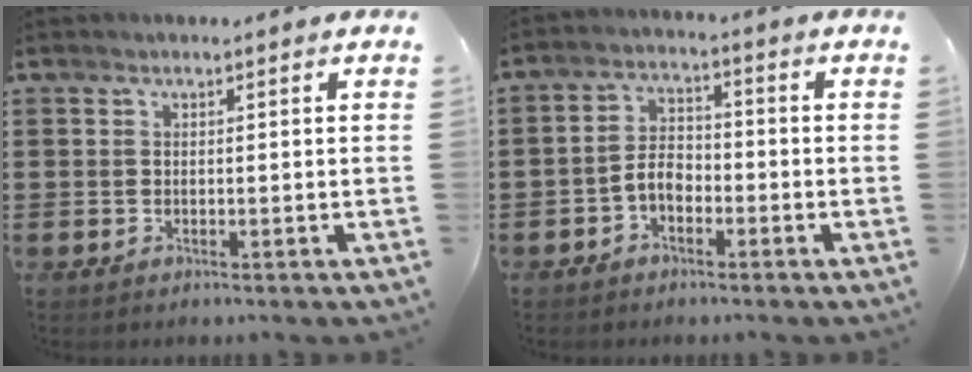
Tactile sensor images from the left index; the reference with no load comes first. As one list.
[{"total": 3.9, "force": [-2.0, 2.2, 2.6], "torque": [-0.062, 0.004, -0.045]}]